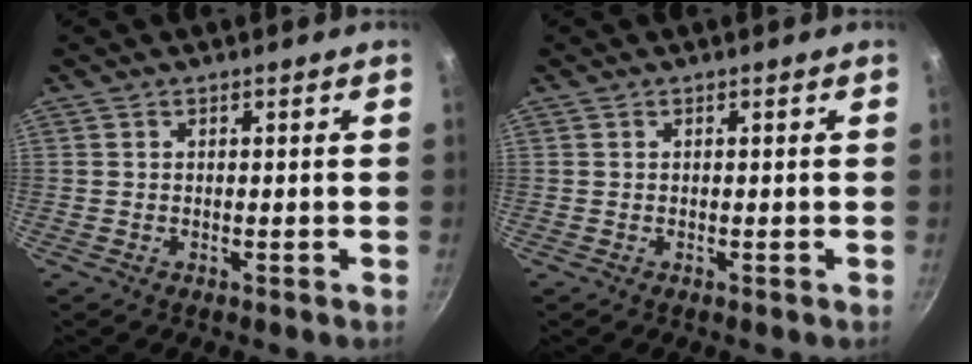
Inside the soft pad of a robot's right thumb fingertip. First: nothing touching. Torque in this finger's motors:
{"motor_torque": [-0.08, 0.08, 0.00, 0.00, 0.00]}